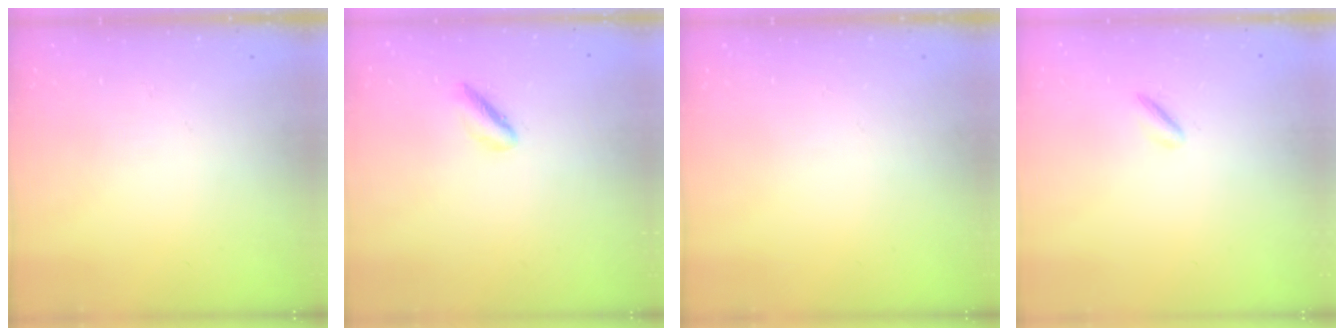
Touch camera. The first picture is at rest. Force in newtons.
{"total": 1.9, "press": 1.8, "slide": 0.4}
{"total": 0.0}
{"total": 2.1, "press": 2.0, "slide": 0.7}